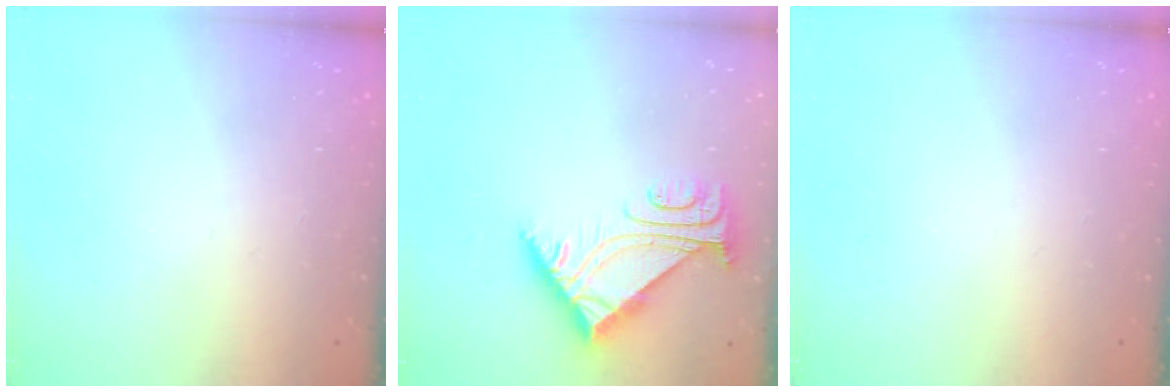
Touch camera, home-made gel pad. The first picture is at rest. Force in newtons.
{"total": 6.6, "press": 6.6, "slide": 0.9}
{"total": 0.0}